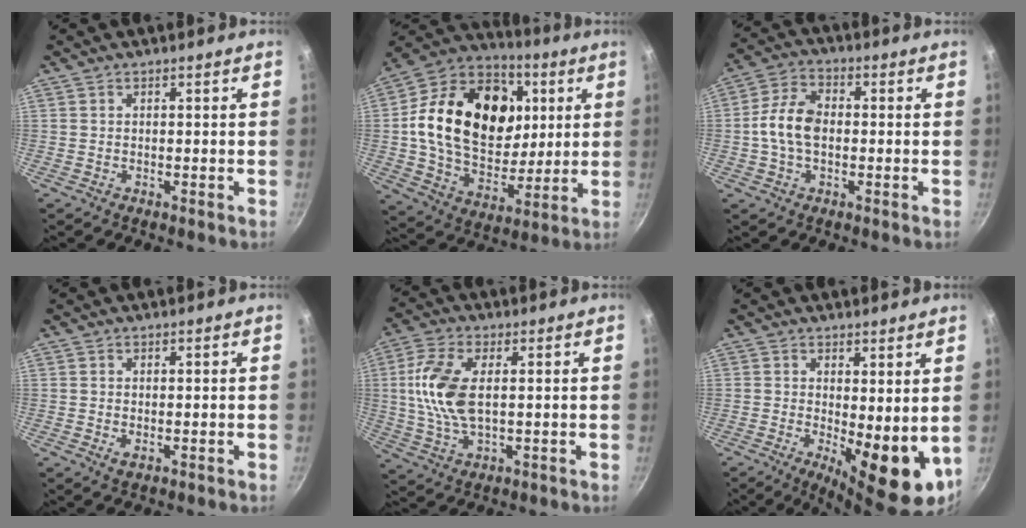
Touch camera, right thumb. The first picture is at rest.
{"total": 27.1, "force": [5.4, 19.1, 18.5], "torque": [-0.295, 0.000, 0.090]}
{"total": 8.8, "force": [-0.5, 5.8, 6.7], "torque": [-0.122, 0.027, -0.019]}
{"total": 1.2, "force": [0.1, 0.7, 0.9], "torque": [-0.015, -0.005, 0.001]}
{"total": 11.3, "force": [1.5, 5.6, 9.7], "torque": [-0.200, 0.004, 0.026]}
{"total": 11.3, "force": [0.2, 4.3, 10.5], "torque": [-0.122, -0.020, 0.014]}